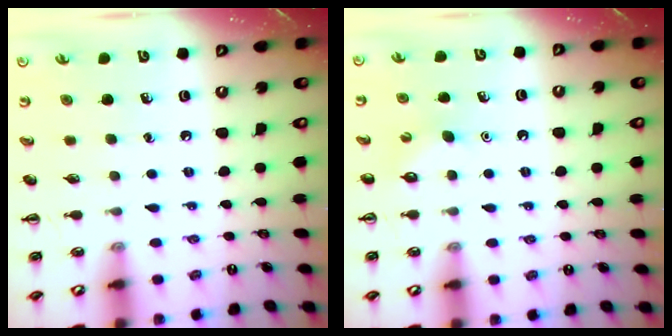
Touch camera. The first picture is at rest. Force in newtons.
{"total": 2.8, "press": 2.7, "slide": 0.8}